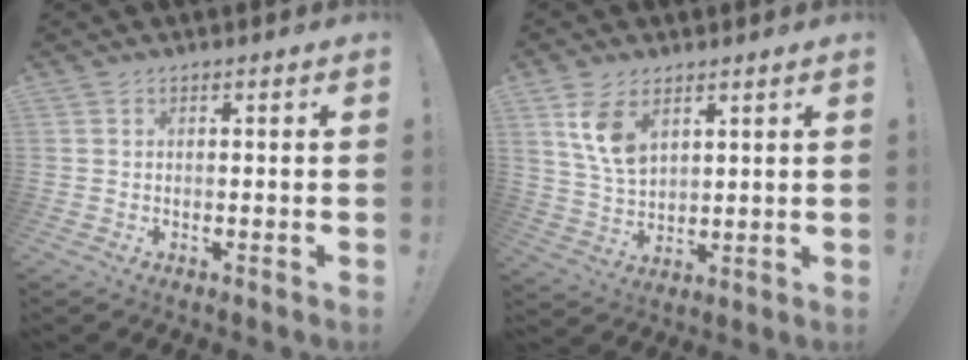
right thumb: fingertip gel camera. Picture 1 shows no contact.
{"total": 9.5, "force": [5.1, 5.4, 5.9], "torque": [-0.112, -0.017, 0.097]}